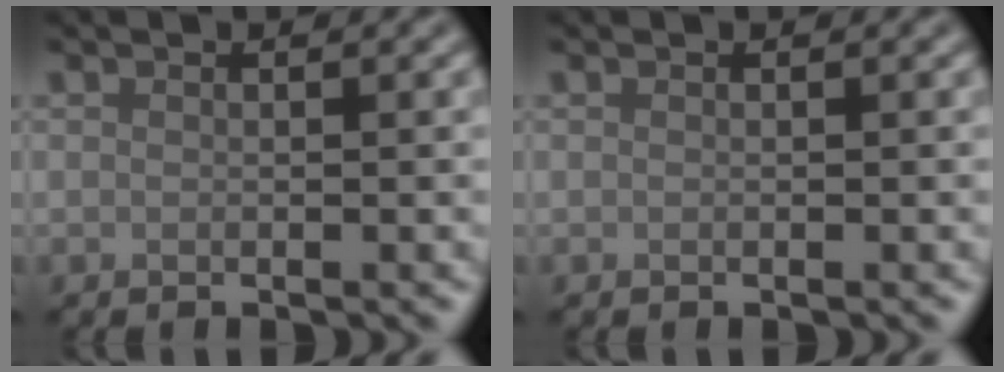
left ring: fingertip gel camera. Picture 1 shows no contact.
{"total": 0.0}